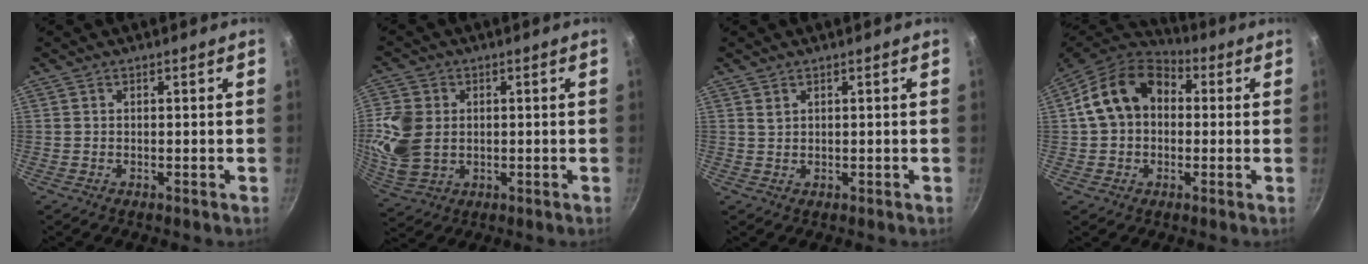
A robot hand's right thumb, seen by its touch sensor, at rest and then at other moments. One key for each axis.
{"total": 10.5, "fx": 0.7, "fy": 8.1, "fz": 6.7, "tx": -0.128, "ty": -0.008, "tz": 0.020}
{"total": 1.0, "fx": 0.7, "fy": 0.6, "fz": 0.4, "tx": -0.004, "ty": -0.006, "tz": 0.014}
{"total": 14.5, "fx": 1.8, "fy": 11.1, "fz": 9.3, "tx": -0.134, "ty": 0.034, "tz": 0.015}